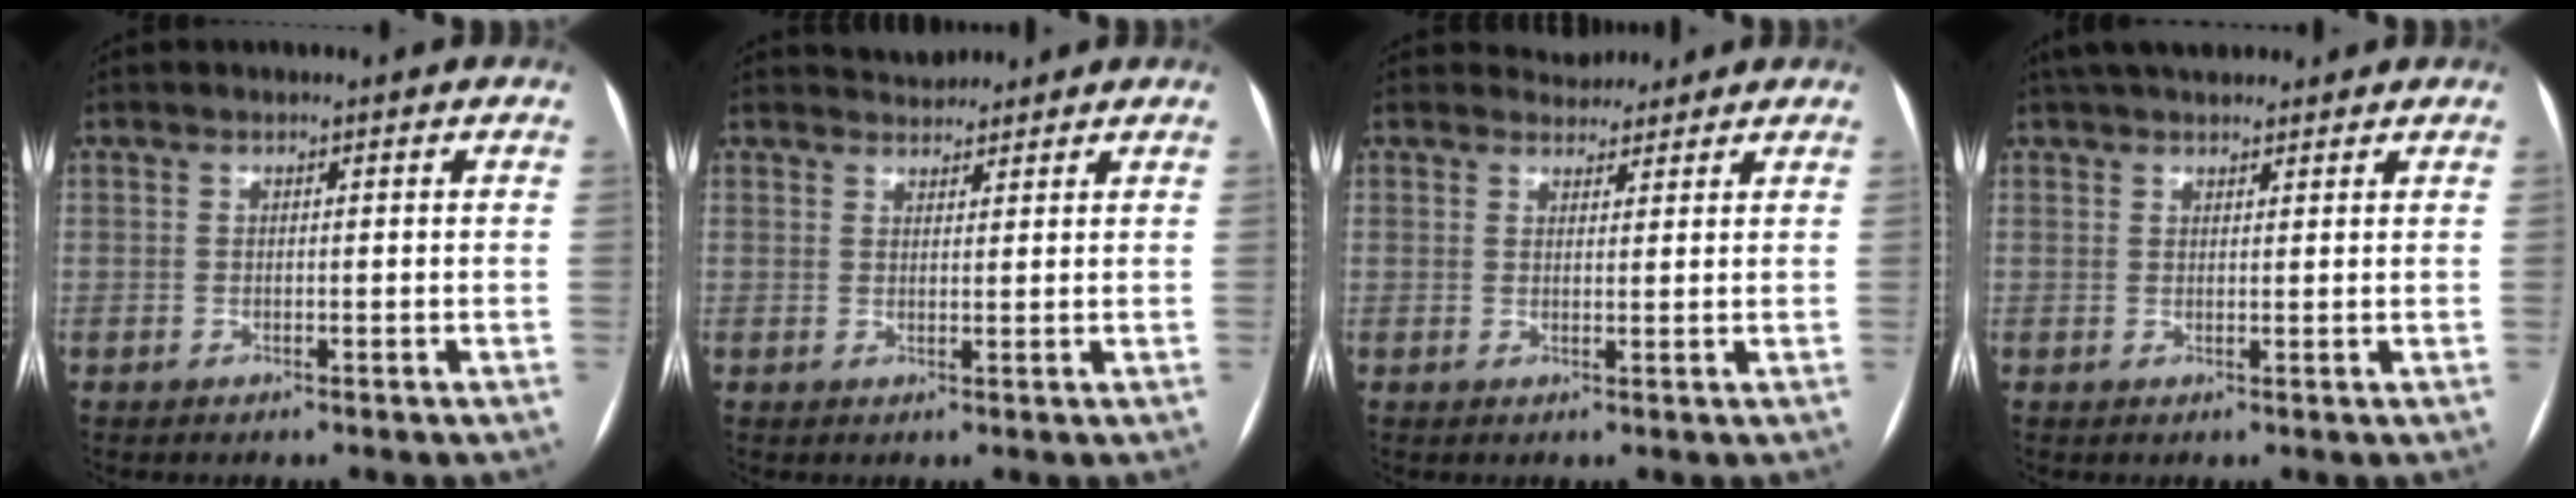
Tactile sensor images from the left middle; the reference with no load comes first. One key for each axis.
{"total": 3.4, "fx": 3.3, "fy": 1.0, "fz": 0.1, "tx": -0.002, "ty": 0.019, "tz": 0.051}
{"total": 3.3, "fx": 3.0, "fy": 1.3, "fz": -0.1, "tx": 0.002, "ty": 0.007, "tz": 0.043}
{"total": 8.2, "fx": 6.9, "fy": 2.6, "fz": 3.5, "tx": -0.050, "ty": 0.037, "tz": 0.111}